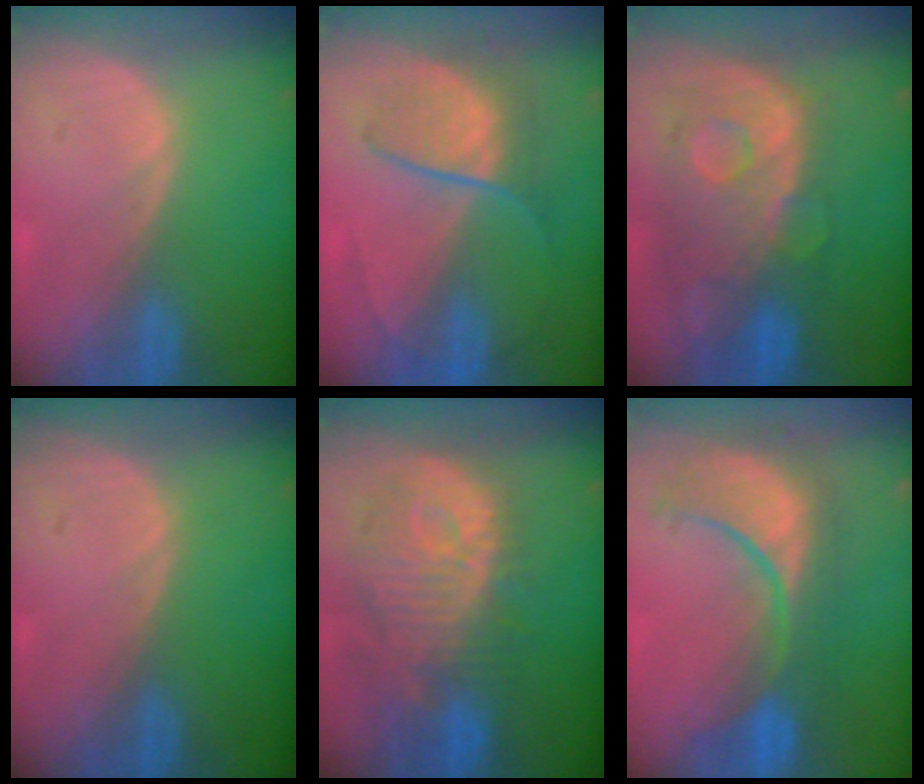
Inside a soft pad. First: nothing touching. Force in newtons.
{"total": 6.4, "press": 6.4, "slide": 0.8}
{"total": 12.0, "press": 10.1, "slide": 6.5}
{"total": 0.0}
{"total": 12.7, "press": 11.3, "slide": 5.8}
{"total": 10.7, "press": 10.1, "slide": 3.7}